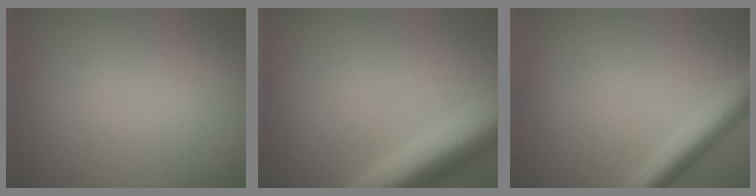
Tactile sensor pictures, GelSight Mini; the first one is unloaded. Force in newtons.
{"total": 7.7, "press": 7.7, "slide": 0.4}
{"total": 4.1, "press": 4.1, "slide": 0.2}